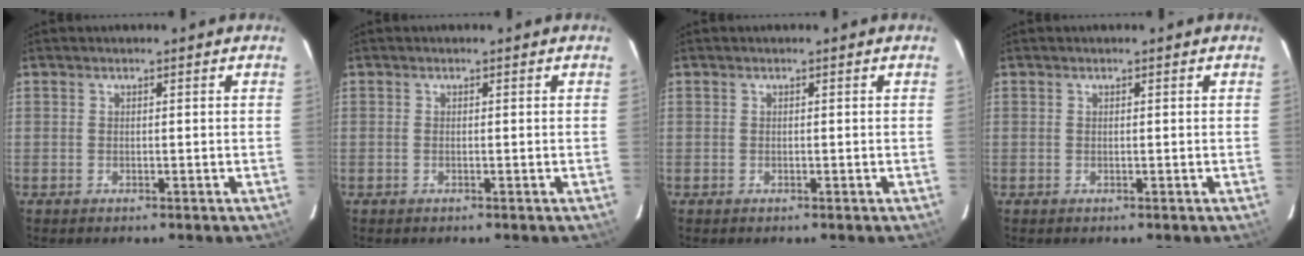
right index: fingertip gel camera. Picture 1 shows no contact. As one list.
[{"total": 0.0}, {"total": 0.0}, {"total": 0.0}]